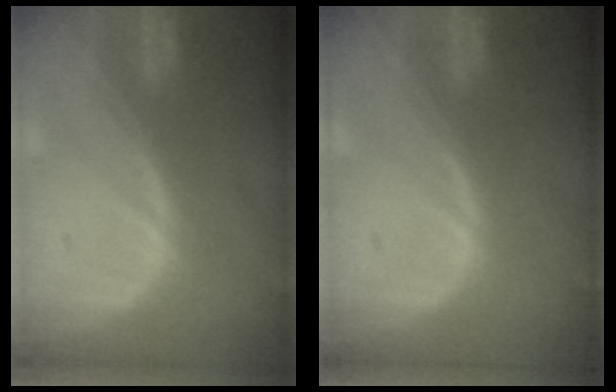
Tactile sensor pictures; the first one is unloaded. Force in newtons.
{"total": 0.0}